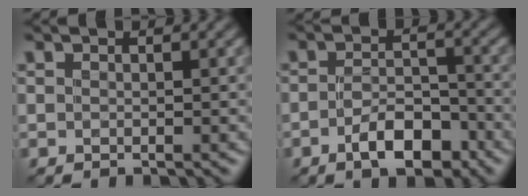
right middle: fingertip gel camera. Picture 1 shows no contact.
{"total": 4.3, "force": [-2.4, 1.9, 3.1], "torque": [-0.049, 0.005, -0.041]}